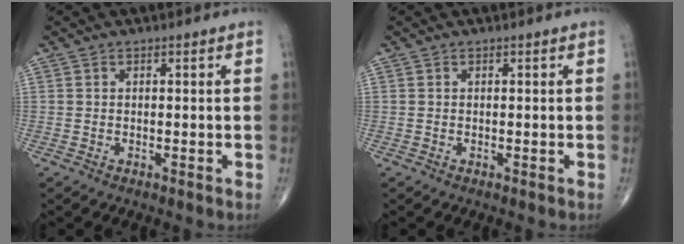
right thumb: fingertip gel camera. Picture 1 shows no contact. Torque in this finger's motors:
{"motor_torque": [0.01, 0.01, 0.00, 0.00, 0.00]}